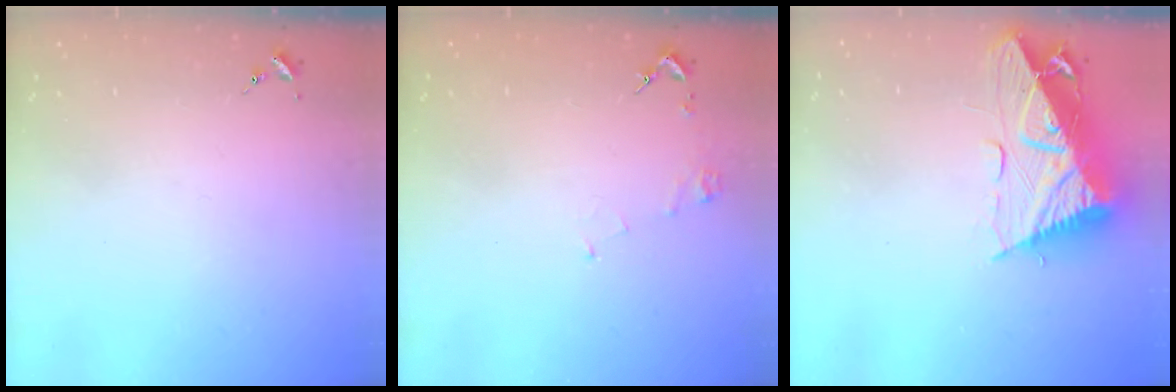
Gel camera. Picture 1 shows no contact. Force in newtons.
{"total": 3.7, "press": 3.7, "slide": 0.5}
{"total": 16.6, "press": 16.5, "slide": 1.5}